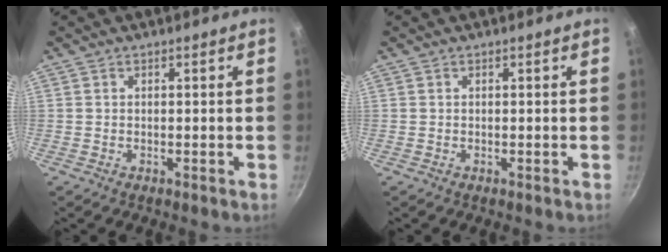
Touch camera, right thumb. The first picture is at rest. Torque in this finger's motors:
{"motor_torque": [-0.01, 0.01, -0.38, -0.38, 0.00]}